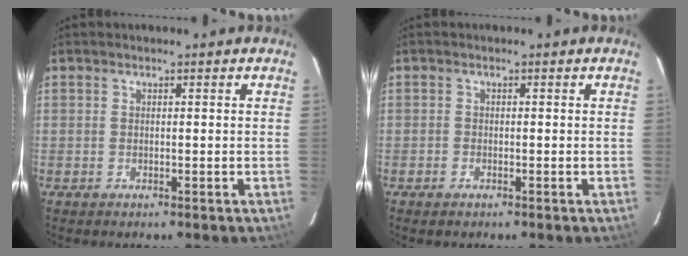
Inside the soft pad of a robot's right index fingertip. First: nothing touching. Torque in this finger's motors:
{"motor_torque": [0.16, -0.15, -0.05, 0.01]}